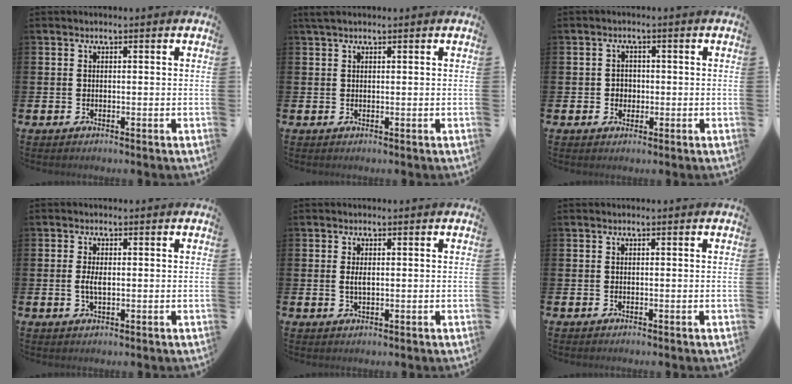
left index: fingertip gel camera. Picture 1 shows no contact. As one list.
[{"total": 1.3, "force": [1.0, 0.2, 0.7], "torque": [-0.017, 0.005, 0.019]}, {"total": 1.9, "force": [0.0, 1.8, 0.5], "torque": [-0.001, 0.004, -0.007]}, {"total": 2.3, "force": [0.0, 1.0, 2.1], "torque": [-0.034, 0.001, -0.003]}, {"total": 1.6, "force": [0.2, 0.7, 1.4], "torque": [-0.024, 0.003, 0.001]}, {"total": 0.0}]